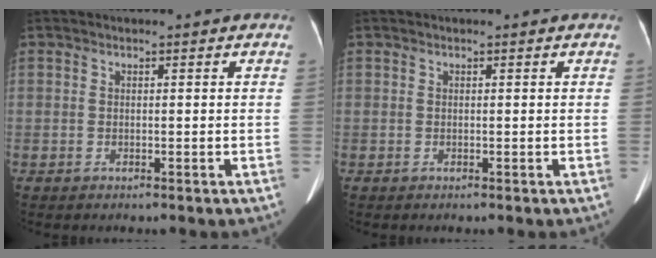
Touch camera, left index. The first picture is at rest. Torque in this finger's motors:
{"motor_torque": [-0.17, -0.13, -0.01, 0.00]}